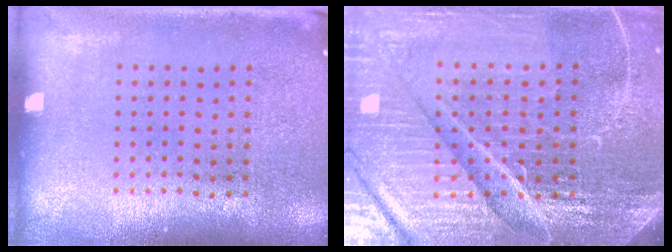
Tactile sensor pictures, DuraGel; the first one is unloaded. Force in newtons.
{"total": 6.3, "press": 5.6, "slide": 2.8}